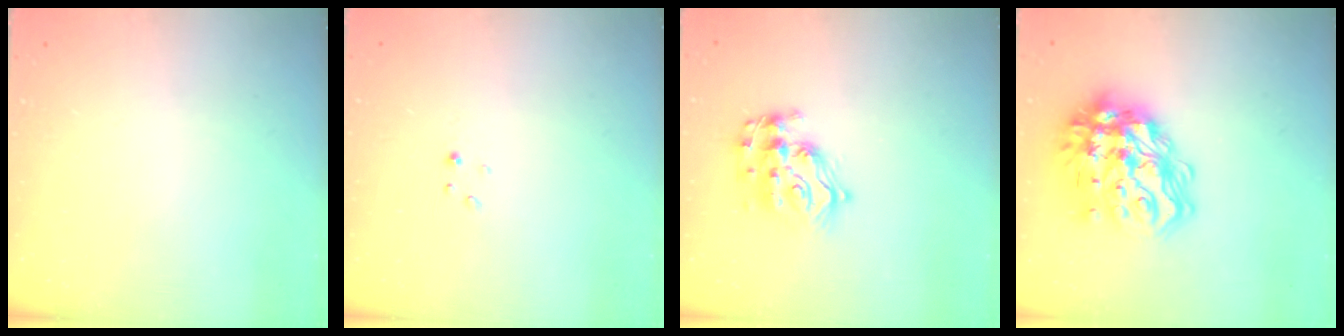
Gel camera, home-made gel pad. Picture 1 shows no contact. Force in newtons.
{"total": 1.1, "press": 1.1, "slide": 0.2}
{"total": 13.6, "press": 13.6, "slide": 1.0}
{"total": 21.6, "press": 21.5, "slide": 2.0}